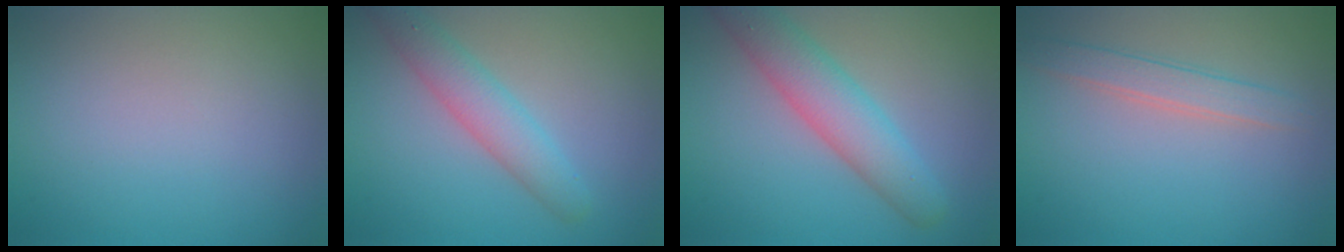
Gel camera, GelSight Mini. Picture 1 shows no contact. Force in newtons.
{"total": 3.6, "press": 3.6, "slide": 0.0}
{"total": 5.2, "press": 5.2, "slide": 0.2}
{"total": 2.2, "press": 2.2, "slide": 0.1}